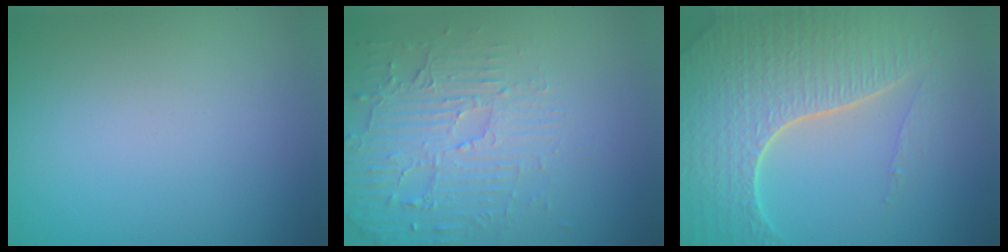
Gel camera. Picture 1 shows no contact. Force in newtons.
{"total": 4.6, "press": 3.6, "slide": 2.8}
{"total": 7.0, "press": 5.1, "slide": 4.8}